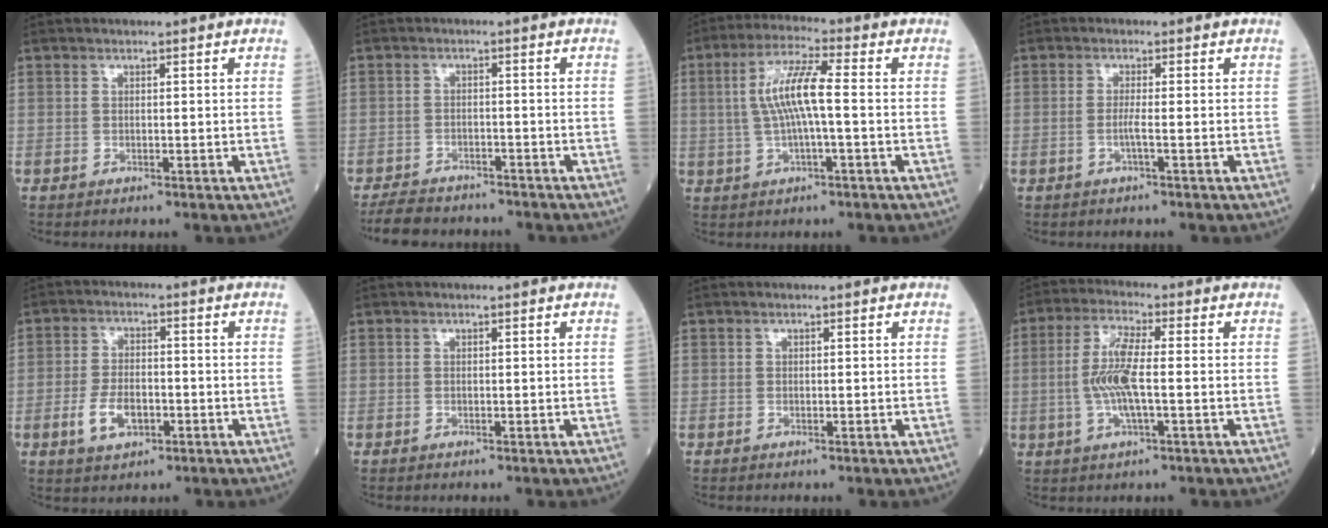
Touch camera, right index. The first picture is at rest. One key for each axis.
{"total": 8.2, "fx": -7.4, "fy": 2.3, "fz": 2.6, "tx": -0.041, "ty": -0.009, "tz": -0.111}
{"total": 8.1, "fx": 0.4, "fy": 0.9, "fz": 8.1, "tx": -0.164, "ty": 0.015, "tz": 0.005}
{"total": 1.5, "fx": -0.5, "fy": -0.3, "fz": 1.4, "tx": -0.030, "ty": -0.001, "tz": -0.013}
{"total": 5.9, "fx": -2.1, "fy": 3.1, "fz": 4.5, "tx": -0.091, "ty": 0.002, "tz": -0.034}
{"total": 0.0}
{"total": 0.0}
{"total": 7.7, "fx": -0.7, "fy": 1.1, "fz": 7.6, "tx": -0.160, "ty": 0.001, "tz": -0.018}